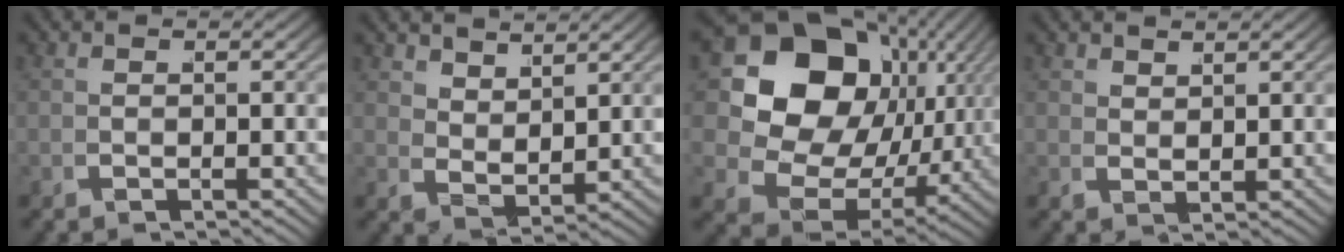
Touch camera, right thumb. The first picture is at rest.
{"total": 2.7, "force": [2.3, 0.6, 1.2], "torque": [-0.024, -0.004, 0.048]}
{"total": 18.5, "force": [1.4, 13.3, 12.7], "torque": [-0.252, -0.032, 0.032]}
{"total": 1.9, "force": [1.8, -0.6, -0.2], "torque": [0.009, 0.007, 0.038]}